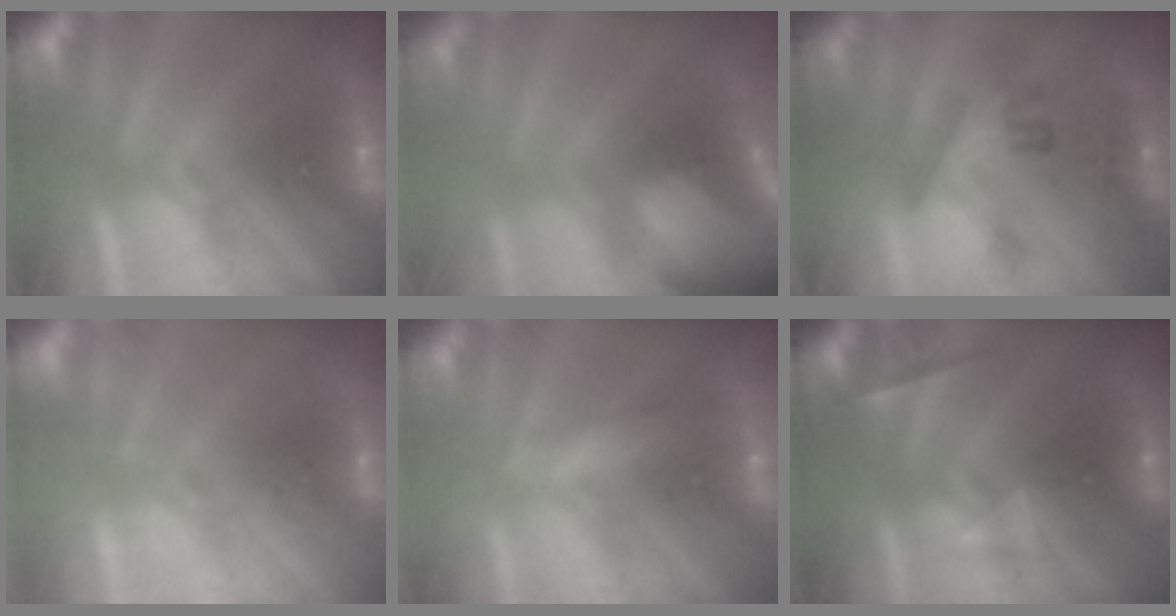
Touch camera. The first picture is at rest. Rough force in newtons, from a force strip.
{"total": 7.7}
{"total": 2.3}
{"total": 1.4}
{"total": 2.4}
{"total": 2.3}